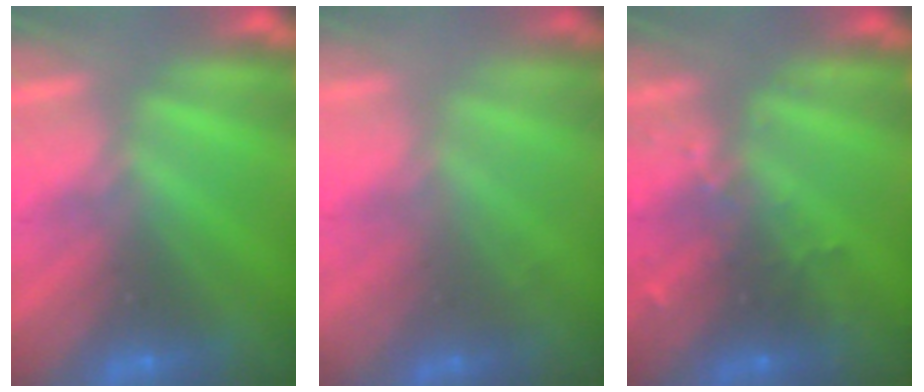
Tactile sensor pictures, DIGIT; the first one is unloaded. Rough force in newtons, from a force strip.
{"total": 1.7}
{"total": 3.0}